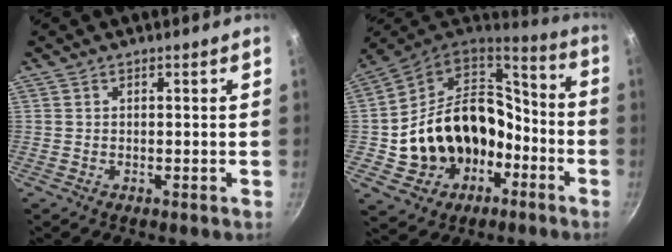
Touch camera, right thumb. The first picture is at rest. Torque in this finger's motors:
{"motor_torque": [0.12, 1.13, 1.26, -1.48, 0.47]}